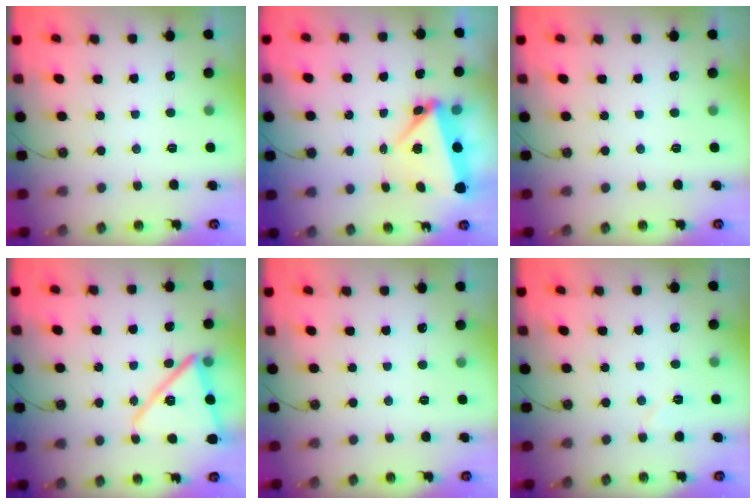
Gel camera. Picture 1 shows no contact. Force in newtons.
{"total": 5.6, "press": 4.9, "slide": 2.6}
{"total": 0.0}
{"total": 15.1, "press": 15.0, "slide": 1.3}
{"total": 0.0}
{"total": 4.3, "press": 3.9, "slide": 1.8}